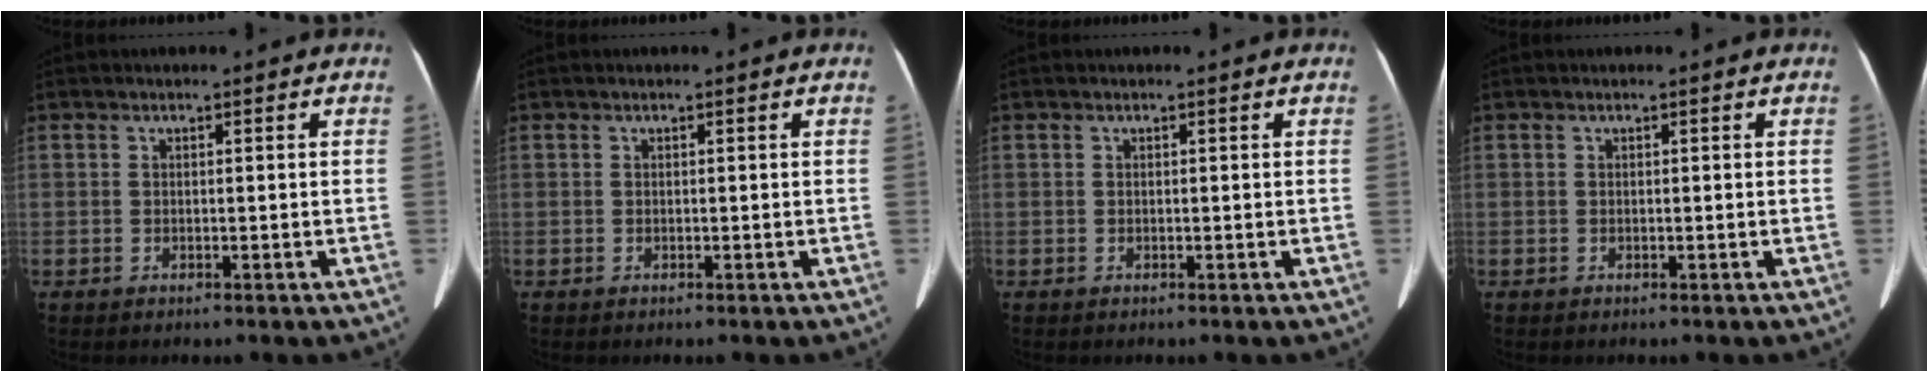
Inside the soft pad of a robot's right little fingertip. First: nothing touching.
{"total": 0.0}
{"total": 0.0}
{"total": 0.0}